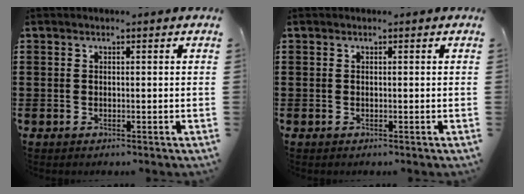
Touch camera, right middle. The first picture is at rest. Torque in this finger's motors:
{"motor_torque": [0.14, -0.22, -0.01, 0.01]}